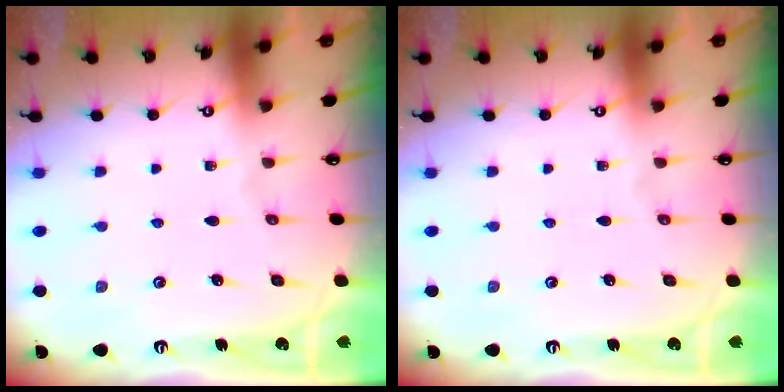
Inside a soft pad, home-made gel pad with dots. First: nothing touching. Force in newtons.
{"total": 0.0}